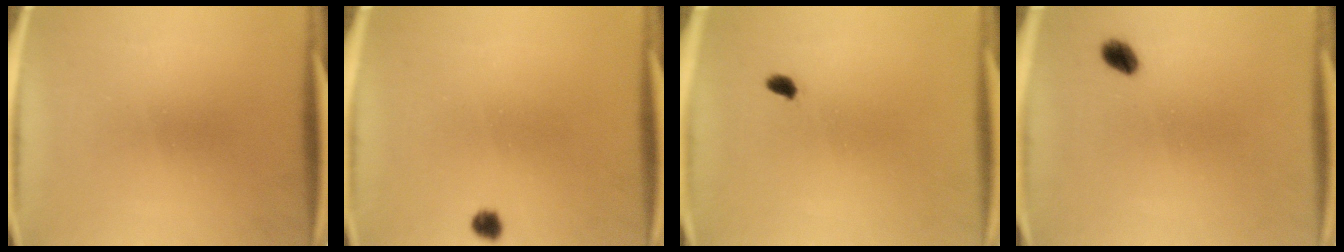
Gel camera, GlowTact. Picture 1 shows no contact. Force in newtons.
{"total": 1.8}
{"total": 1.4}
{"total": 2.8}